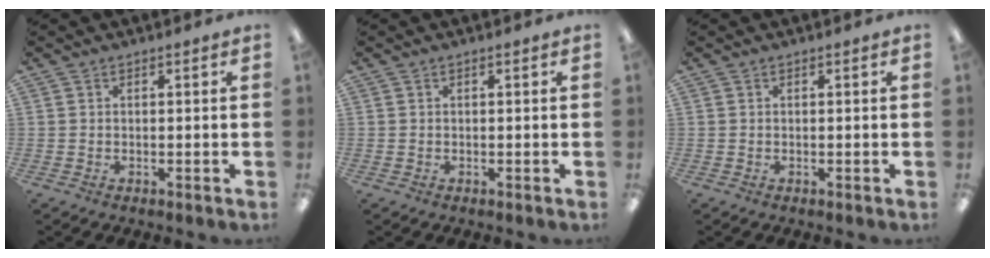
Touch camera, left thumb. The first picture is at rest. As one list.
[{"total": 0.0}, {"total": 0.0}]